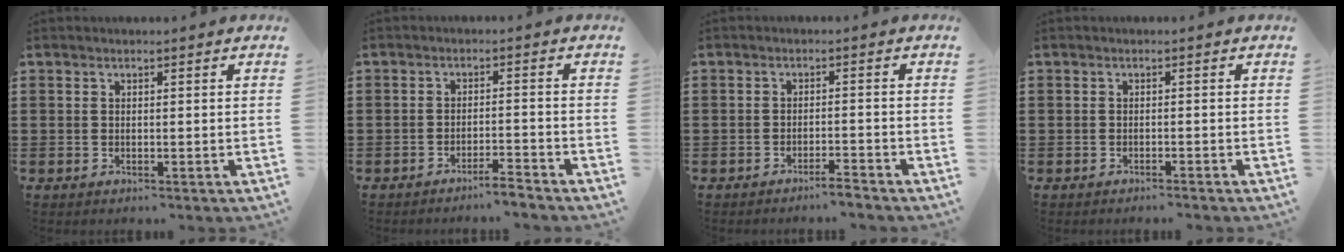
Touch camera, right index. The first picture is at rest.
{"total": 2.8, "force": [-2.7, -0.3, 0.8], "torque": [-0.016, -0.001, -0.054]}
{"total": 2.2, "force": [-2.0, -0.2, 0.7], "torque": [-0.013, 0.000, -0.041]}
{"total": 0.6, "force": [-0.6, -0.1, 0.1], "torque": [-0.004, 0.000, -0.012]}